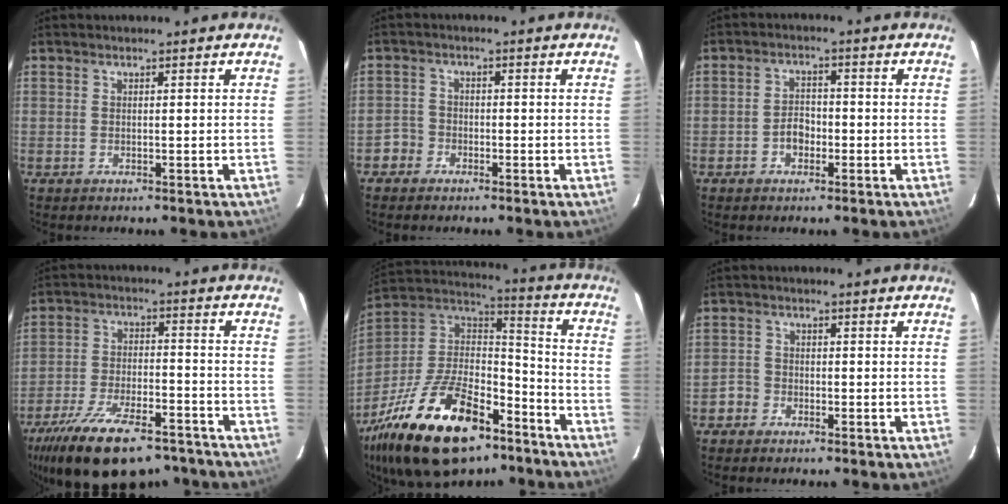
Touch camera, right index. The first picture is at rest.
{"total": 3.0, "force": [-1.9, 2.4, 0.0], "torque": [0.002, 0.015, -0.038]}
{"total": 3.5, "force": [-1.5, 2.5, 1.9], "torque": [-0.038, 0.009, -0.026]}
{"total": 21.9, "force": [-16.5, 8.4, 11.7], "torque": [-0.231, -0.026, -0.251]}
{"total": 31.3, "force": [-19.5, 14.3, 19.9], "torque": [-0.397, -0.011, -0.310]}
{"total": 2.8, "force": [-1.7, 2.2, 0.1], "torque": [-0.002, 0.012, -0.035]}